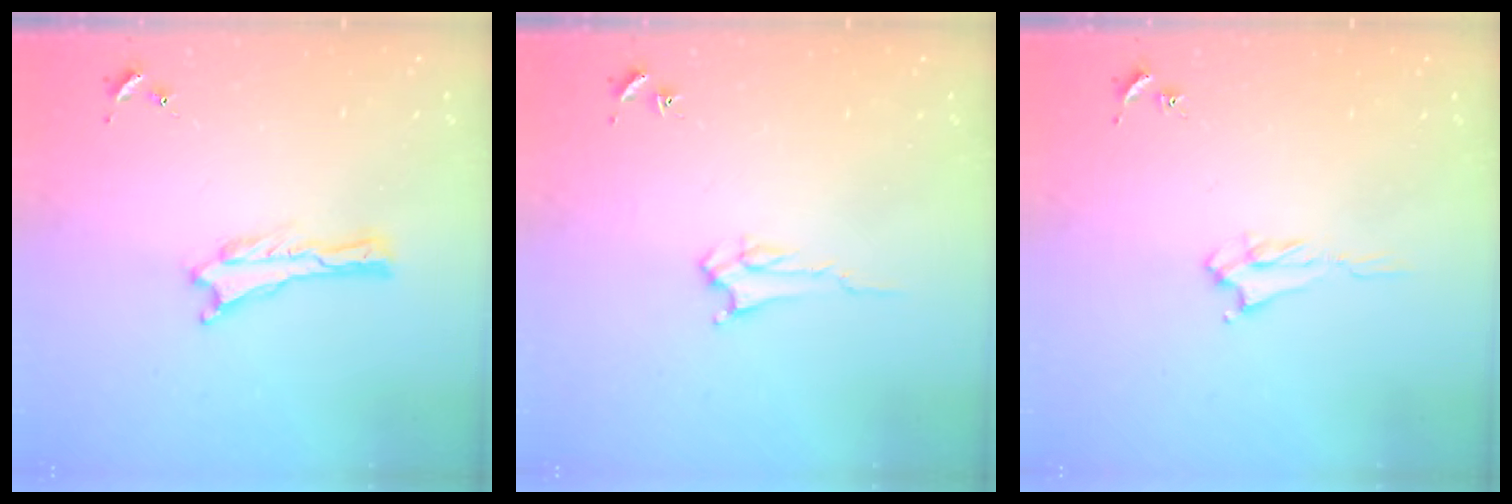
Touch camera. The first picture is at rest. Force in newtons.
{"total": 2.8, "press": 2.8, "slide": 0.4}
{"total": 3.1, "press": 3.1, "slide": 0.5}